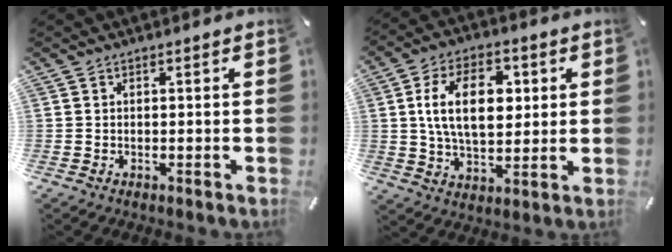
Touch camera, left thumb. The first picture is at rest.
{"total": 14.7, "force": [2.6, 9.2, 11.2], "torque": [-0.213, 0.005, 0.041]}